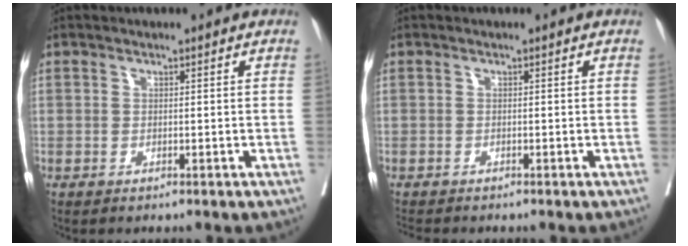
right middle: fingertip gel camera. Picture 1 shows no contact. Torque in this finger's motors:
{"motor_torque": [0.09, -0.08, -0.02, 0.00]}